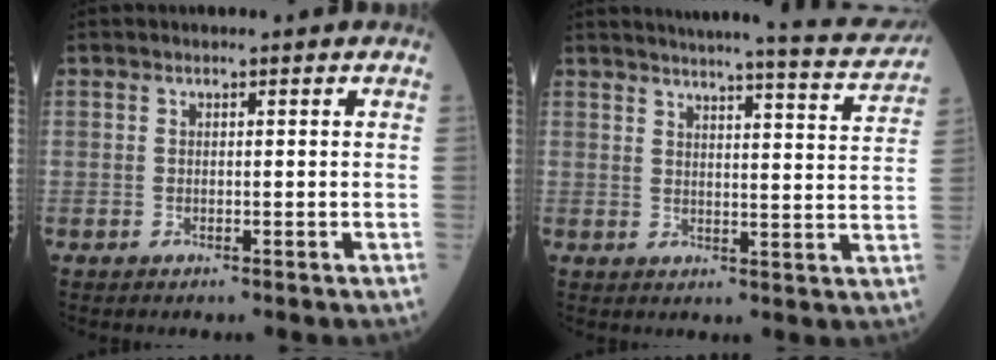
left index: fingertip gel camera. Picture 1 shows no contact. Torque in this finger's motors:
{"motor_torque": [0.29, -0.74, -0.40, 0.01]}